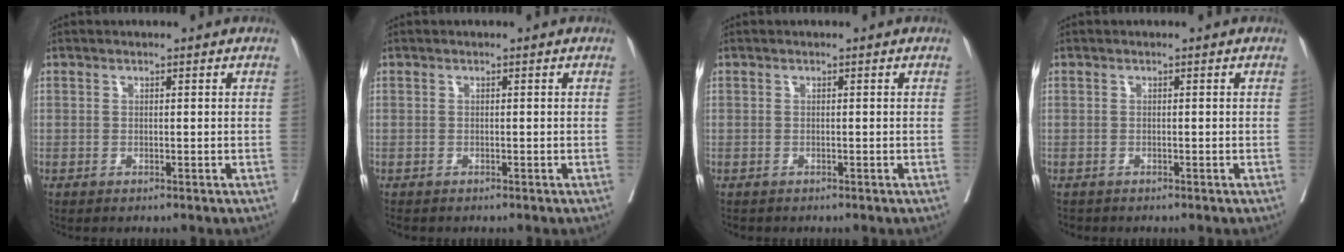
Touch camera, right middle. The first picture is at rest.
{"total": 1.3, "force": [-1.1, 0.5, 0.3], "torque": [-0.012, -0.004, -0.019]}
{"total": 1.0, "force": [-0.9, 0.5, 0.1], "torque": [-0.011, -0.001, -0.016]}
{"total": 1.1, "force": [-1.0, 0.5, 0.0], "torque": [-0.010, -0.002, -0.019]}